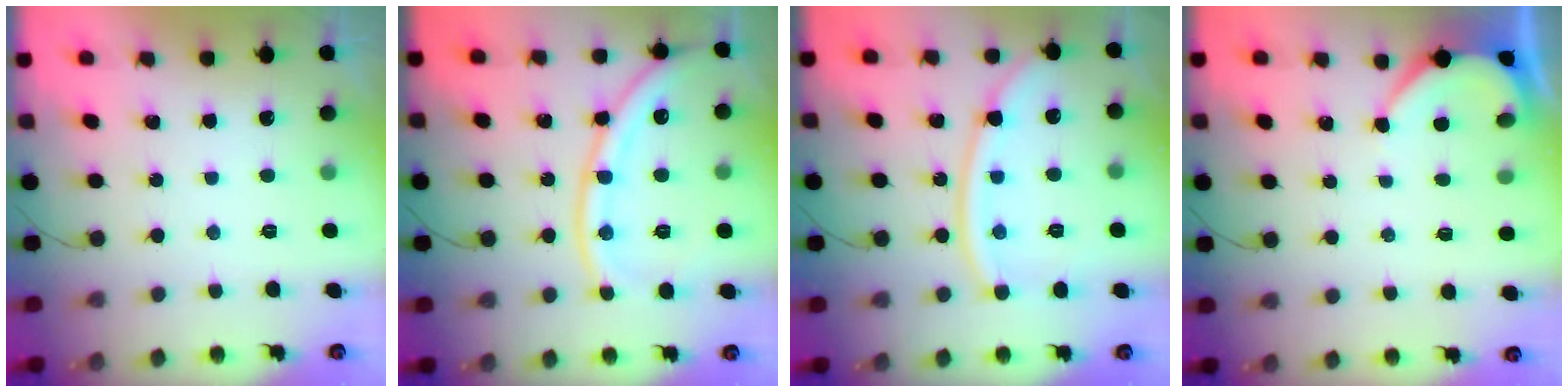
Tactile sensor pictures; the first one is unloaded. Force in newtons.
{"total": 14.0, "press": 13.9, "slide": 1.6}
{"total": 12.0, "press": 11.9, "slide": 1.5}
{"total": 3.7, "press": 3.6, "slide": 0.3}